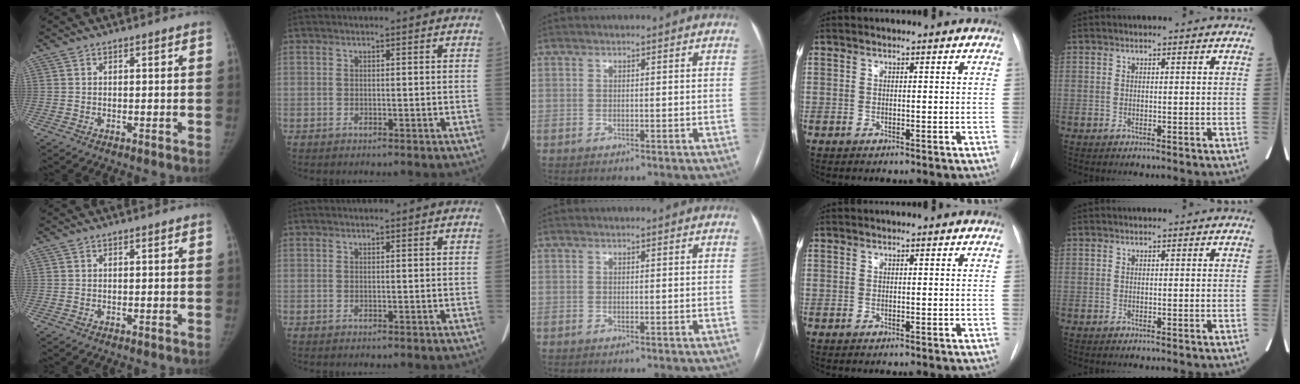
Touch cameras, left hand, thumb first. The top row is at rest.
{}